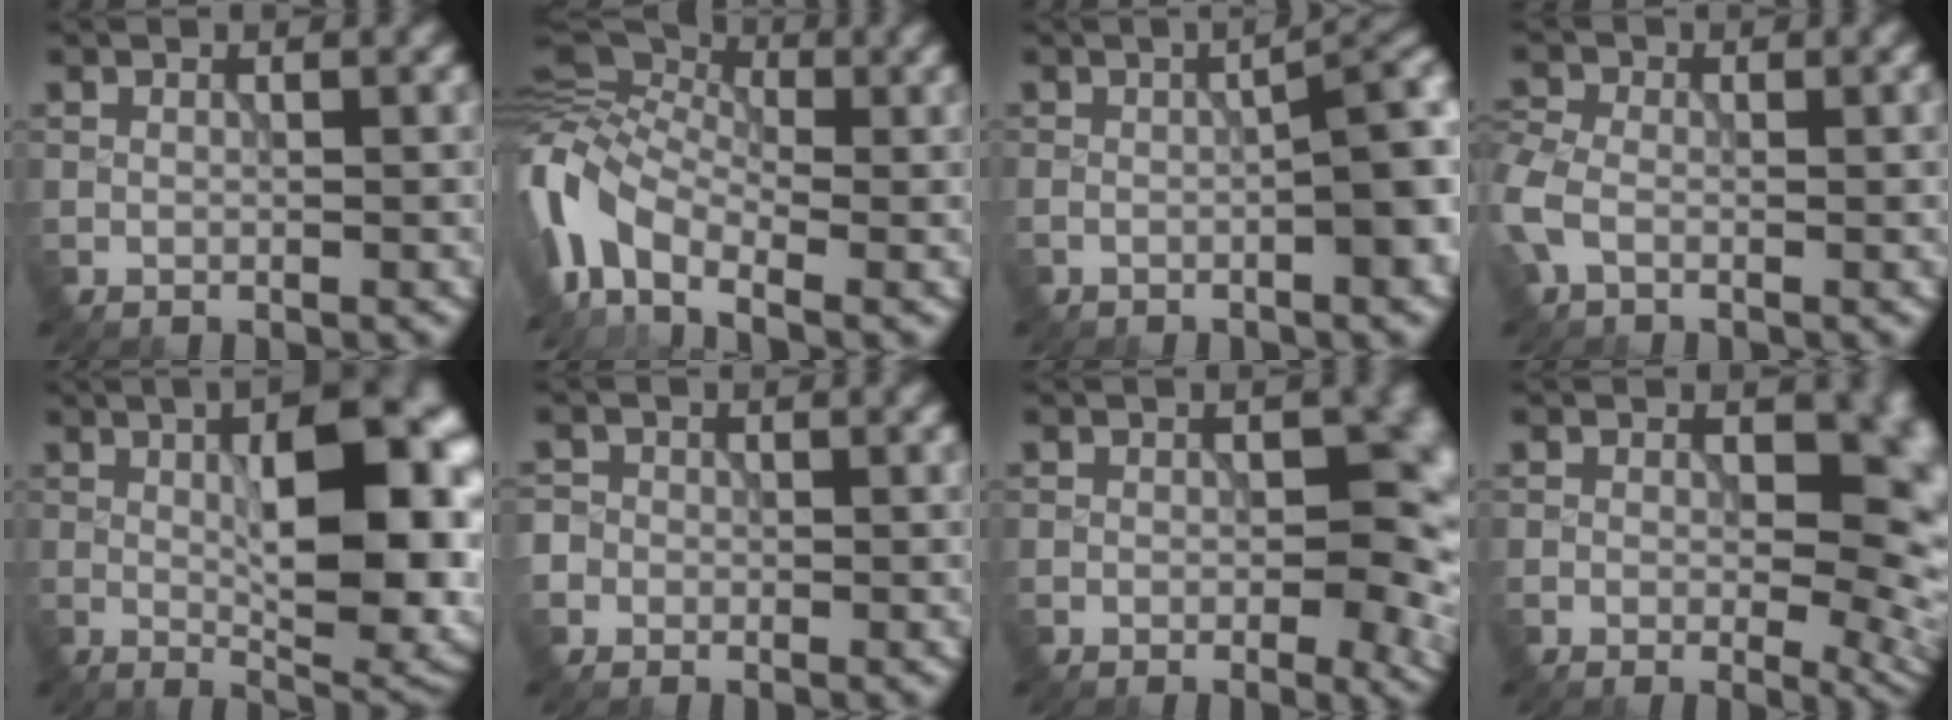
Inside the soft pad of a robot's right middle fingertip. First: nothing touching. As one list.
[{"total": 9.0, "force": [-2.9, 5.5, 6.4], "torque": [-0.142, 0.006, -0.079]}, {"total": 7.9, "force": [-0.9, 2.5, 7.4], "torque": [-0.064, 0.007, -0.015]}, {"total": 3.8, "force": [-0.5, 2.5, 2.9], "torque": [-0.066, 0.002, -0.021]}, {"total": 13.4, "force": [0.4, 5.2, 12.3], "torque": [-0.143, 0.007, 0.008]}, {"total": 2.4, "force": [-0.5, 2.3, 0.3], "torque": [0.003, 0.010, -0.020]}, {"total": 8.5, "force": [-0.7, 4.7, 7.0], "torque": [-0.062, -0.005, -0.011]}, {"total": 11.2, "force": [0.9, 6.9, 8.8], "torque": [-0.078, -0.011, 0.020]}]